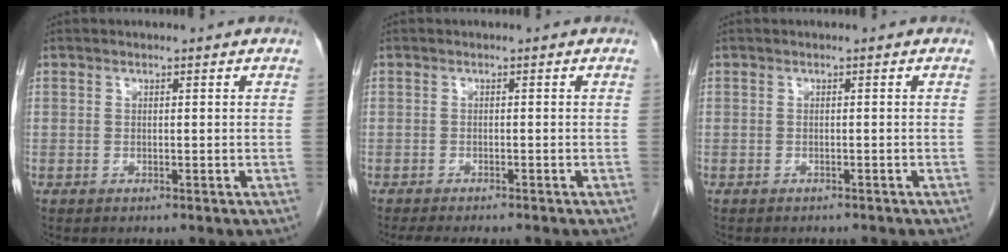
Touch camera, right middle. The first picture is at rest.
{"total": 6.8, "force": [-5.8, 1.3, 3.2], "torque": [-0.042, -0.011, -0.083]}
{"total": 2.8, "force": [-2.5, 0.9, 0.8], "torque": [-0.016, -0.005, -0.029]}